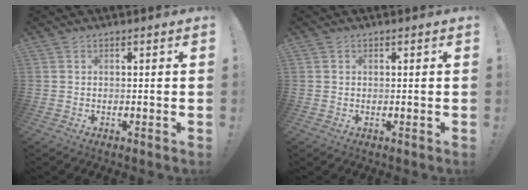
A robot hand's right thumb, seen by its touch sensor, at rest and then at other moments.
{"total": 0.6, "force": [0.2, 0.5, -0.2], "torque": [0.003, 0.001, 0.003]}